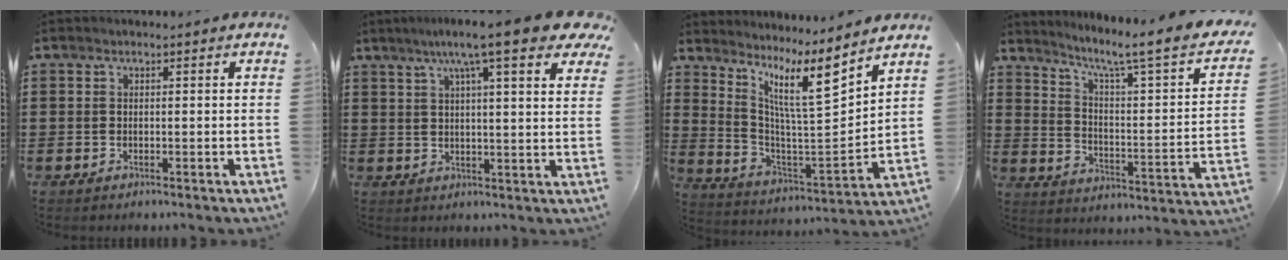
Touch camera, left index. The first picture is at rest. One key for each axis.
{"total": 9.8, "fx": 6.9, "fy": 1.0, "fz": 7.0, "tx": -0.132, "ty": -0.015, "tz": 0.112}
{"total": 10.8, "fx": 7.1, "fy": 1.9, "fz": 7.9, "tx": -0.160, "ty": -0.045, "tz": 0.113}
{"total": 5.5, "fx": 3.6, "fy": -0.3, "fz": 4.1, "tx": -0.087, "ty": -0.038, "tz": 0.045}